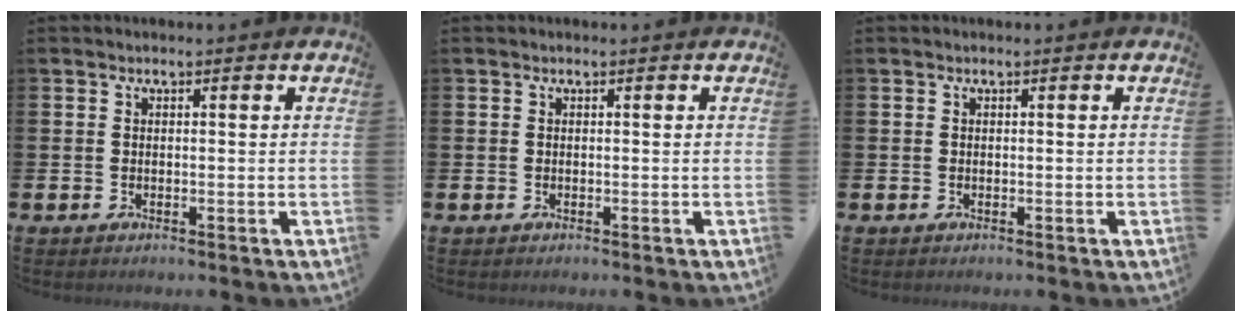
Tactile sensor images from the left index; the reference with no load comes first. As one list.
[{"total": 0.0}, {"total": 0.0}]